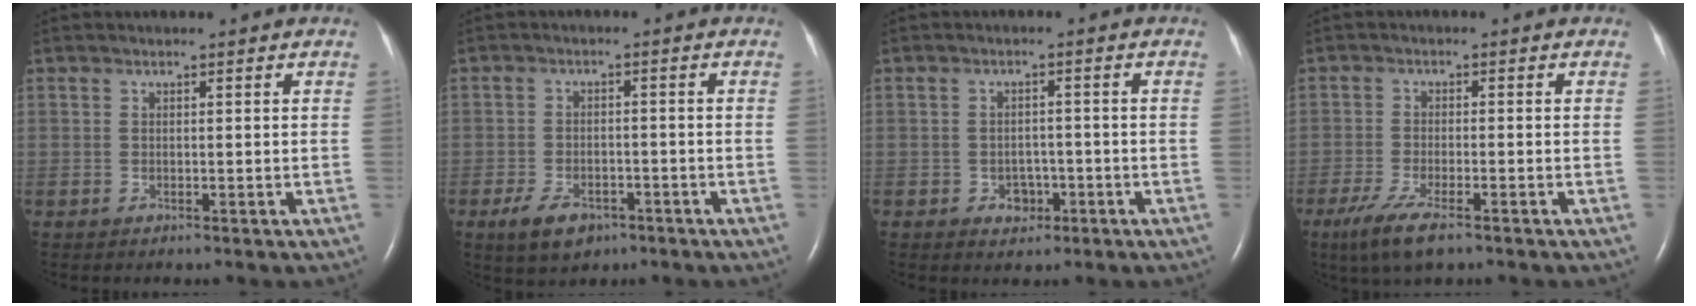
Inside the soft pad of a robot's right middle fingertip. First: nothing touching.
{"total": 6.3, "force": [-3.7, 3.7, 3.5], "torque": [-0.070, -0.001, -0.053]}
{"total": 3.0, "force": [-1.3, 2.3, 1.3], "torque": [-0.016, 0.006, -0.013]}
{"total": 6.6, "force": [-4.3, 1.3, 4.8], "torque": [-0.100, -0.018, -0.071]}